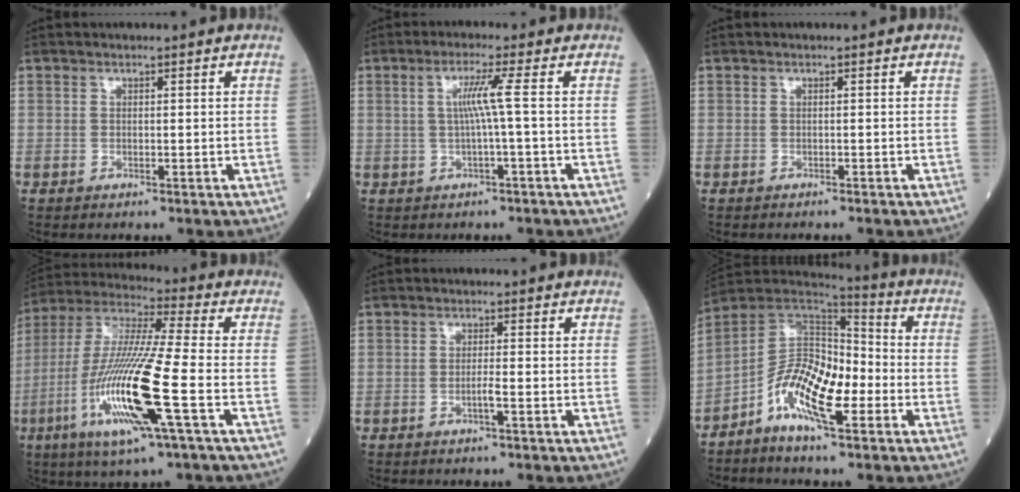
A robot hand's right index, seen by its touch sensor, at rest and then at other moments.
{"total": 3.9, "force": [0.2, -1.2, 3.7], "torque": [-0.074, 0.003, 0.006]}
{"total": 1.3, "force": [-1.2, -0.1, 0.6], "torque": [-0.008, 0.001, -0.012]}
{"total": 18.6, "force": [-5.9, 0.5, 17.7], "torque": [-0.380, -0.023, -0.115]}
{"total": 1.4, "force": [-0.6, -0.3, 1.2], "torque": [-0.026, 0.000, -0.012]}
{"total": 11.7, "force": [-4.6, 3.6, 10.2], "torque": [-0.190, 0.013, -0.089]}